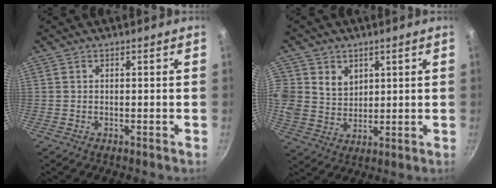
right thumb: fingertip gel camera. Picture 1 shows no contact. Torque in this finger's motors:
{"motor_torque": [0.18, 0.26, 0.44, -0.30, 0.08]}